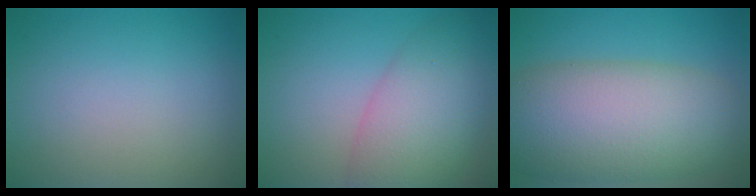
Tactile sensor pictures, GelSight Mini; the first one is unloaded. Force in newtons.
{"total": 7.2, "press": 7.2, "slide": 0.3}
{"total": 11.9, "press": 11.8, "slide": 0.6}